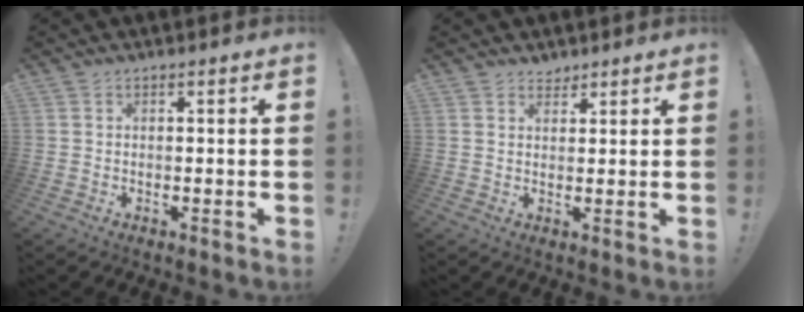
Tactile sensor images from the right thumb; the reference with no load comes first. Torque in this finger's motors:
{"motor_torque": [0.11, 0.03, -0.25, 0.10, -0.05]}